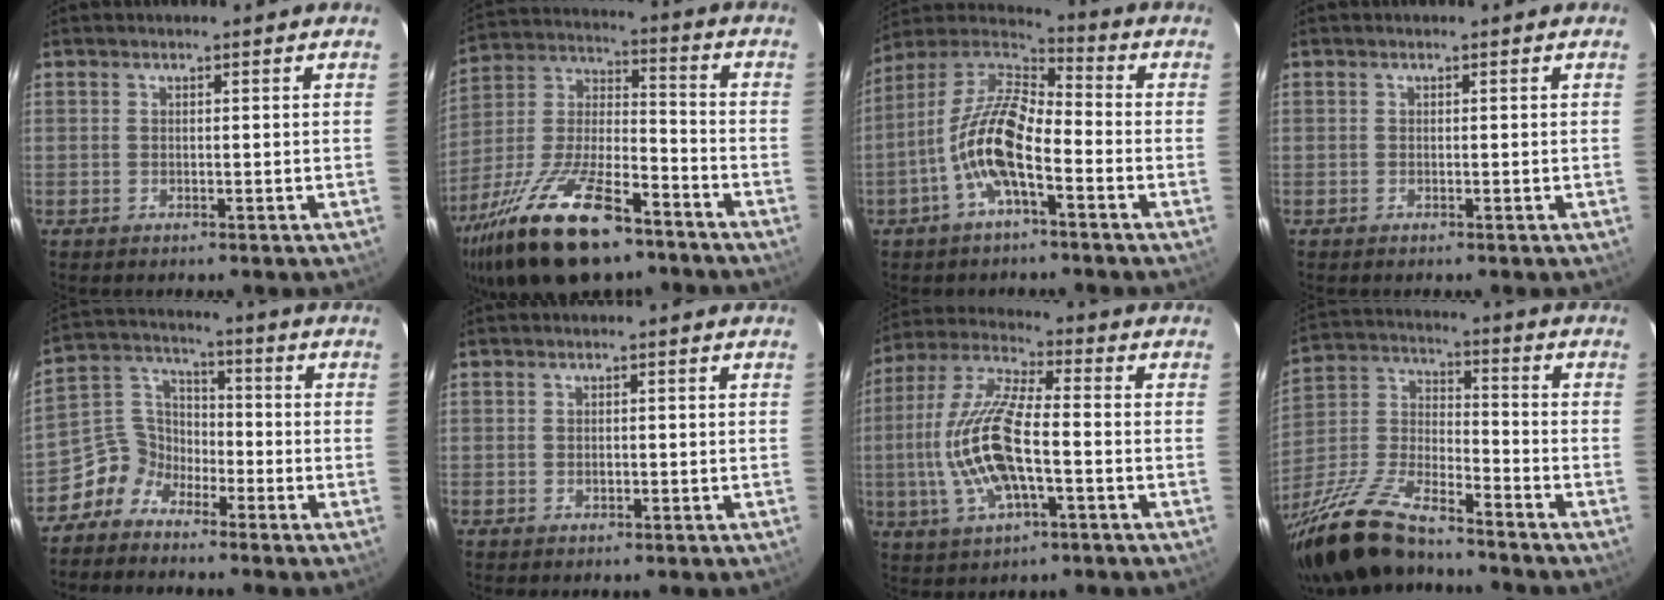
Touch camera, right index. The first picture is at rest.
{"total": 24.4, "force": [-15.7, 9.2, 16.3], "torque": [-0.331, -0.023, -0.269]}
{"total": 13.2, "force": [-4.9, 4.6, 11.3], "torque": [-0.233, 0.006, -0.103]}
{"total": 0.0}
{"total": 6.7, "force": [-4.8, 4.6, 0.8], "torque": [-0.026, 0.040, -0.115]}
{"total": 1.0, "force": [0.0, 0.9, 0.6], "torque": [-0.009, 0.001, 0.000]}
{"total": 15.9, "force": [-2.9, 5.3, 14.7], "torque": [-0.305, -0.001, -0.056]}
{"total": 20.4, "force": [-15.8, 6.2, 11.4], "torque": [-0.253, -0.025, -0.292]}